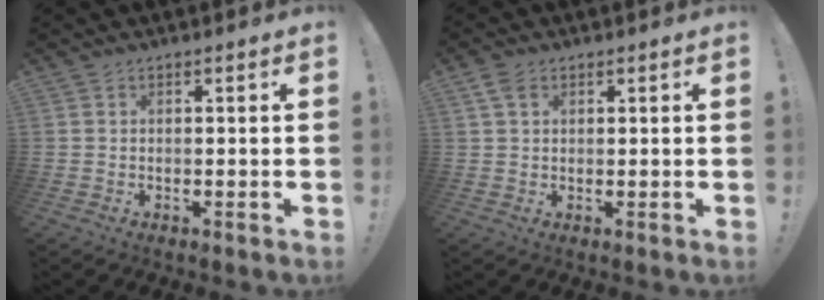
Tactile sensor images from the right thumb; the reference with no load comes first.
{"total": 3.5, "force": [1.7, 2.2, 2.1], "torque": [-0.037, 0.001, 0.033]}